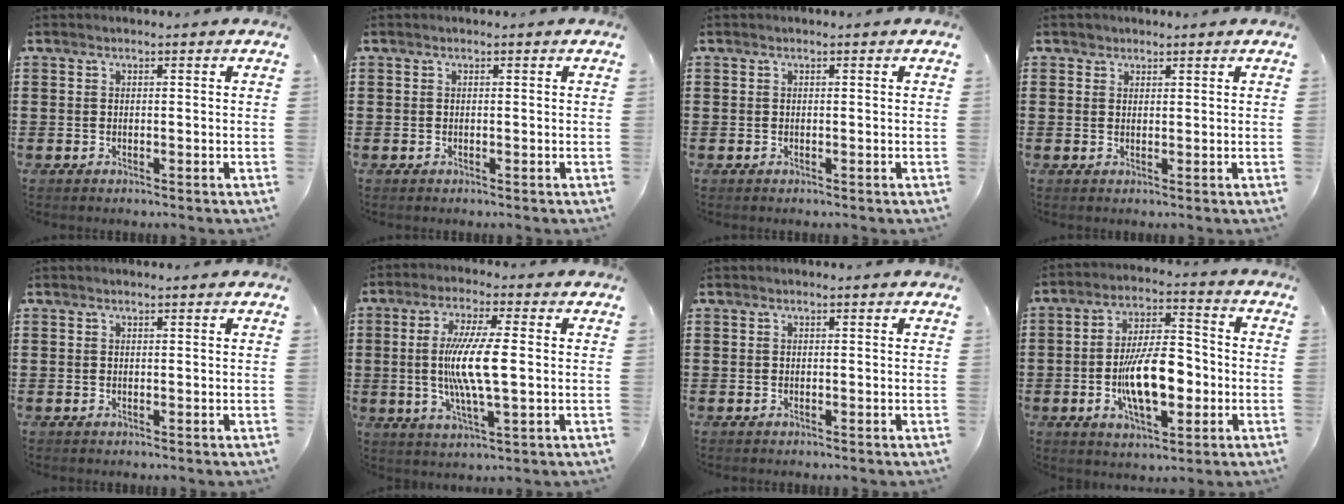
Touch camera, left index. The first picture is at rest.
{"total": 0.0}
{"total": 0.0}
{"total": 1.0, "force": [0.9, 0.6, 0.1], "torque": [-0.004, 0.002, 0.018]}
{"total": 0.0}
{"total": 9.3, "force": [0.3, 1.4, 9.2], "torque": [-0.186, -0.006, -0.005]}
{"total": 0.0}
{"total": 11.6, "force": [-2.2, 5.1, 10.1], "torque": [-0.188, -0.001, -0.046]}